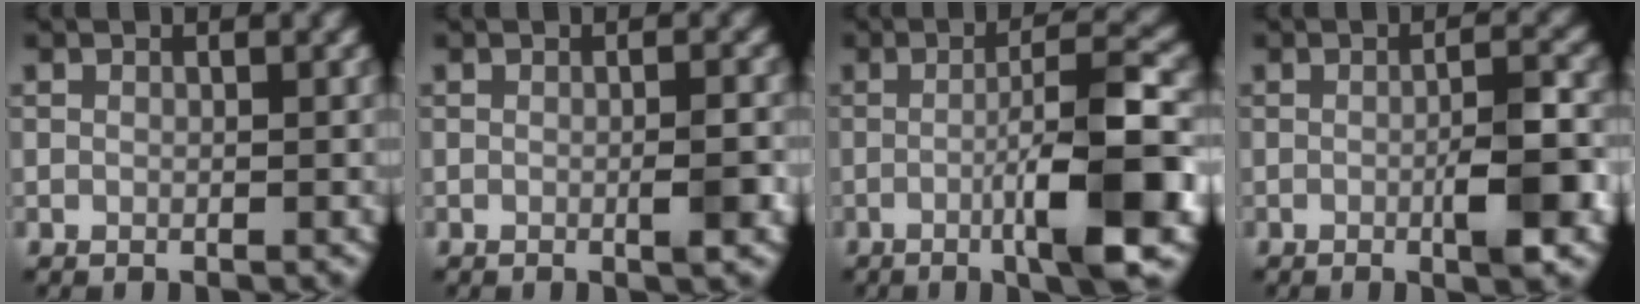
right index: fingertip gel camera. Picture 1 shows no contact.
{"total": 1.9, "force": [-0.4, 0.1, 1.9], "torque": [-0.029, 0.000, -0.008]}
{"total": 8.8, "force": [-2.2, 1.3, 8.4], "torque": [-0.117, 0.012, -0.042]}
{"total": 4.6, "force": [-1.2, 0.6, 4.4], "torque": [-0.067, 0.004, -0.019]}